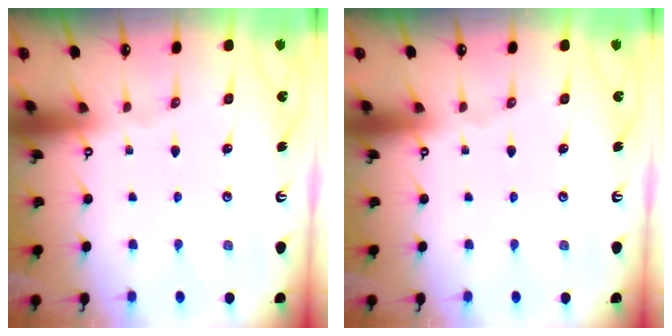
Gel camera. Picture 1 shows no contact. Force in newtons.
{"total": 0.0}